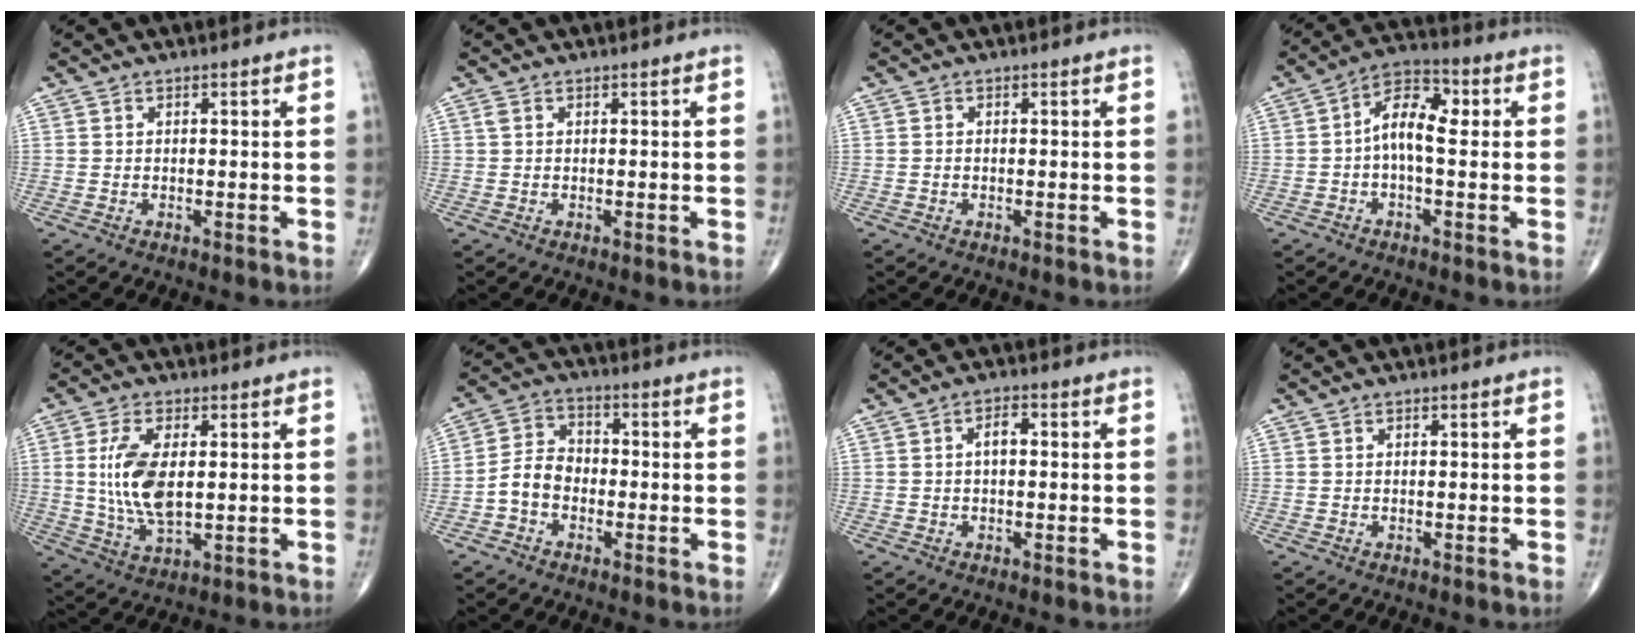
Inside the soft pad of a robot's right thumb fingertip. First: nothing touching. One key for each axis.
{"total": 0.6, "fx": 0.2, "fy": 0.3, "fz": 0.4, "tx": -0.012, "ty": 0.010, "tz": 0.006}
{"total": 0.0}
{"total": 8.5, "fx": 0.2, "fy": 4.2, "fz": 7.4, "tx": -0.111, "ty": 0.031, "tz": -0.007}
{"total": 11.1, "fx": 1.1, "fy": 5.2, "fz": 9.7, "tx": -0.197, "ty": -0.013, "tz": 0.026}
{"total": 6.5, "fx": -2.2, "fy": 4.9, "fz": 3.7, "tx": -0.056, "ty": 0.029, "tz": -0.055}
{"total": 2.7, "fx": 0.1, "fy": 1.4, "fz": 2.3, "tx": -0.034, "ty": 0.009, "tz": -0.002}
{"total": 0.0}